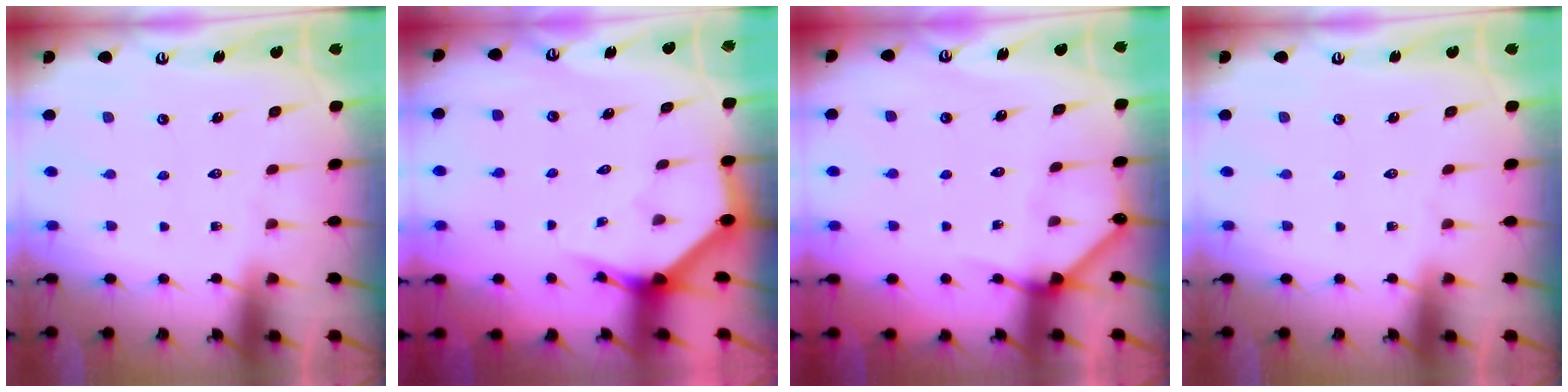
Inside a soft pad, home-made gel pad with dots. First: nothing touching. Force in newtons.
{"total": 3.8, "press": 3.8, "slide": 0.4}
{"total": 4.8, "press": 4.8, "slide": 0.4}
{"total": 0.0}